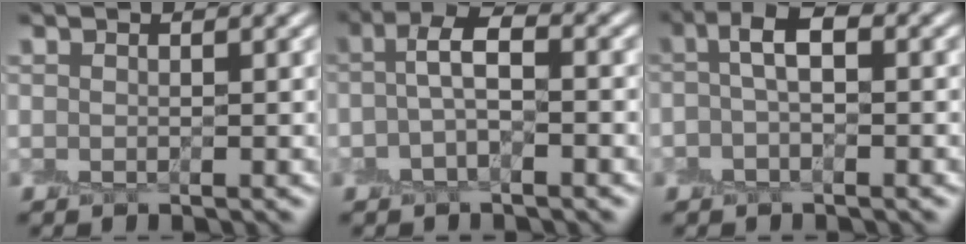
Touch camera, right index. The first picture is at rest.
{"total": 3.5, "force": [-0.2, 1.3, 3.2], "torque": [-0.066, 0.009, -0.010]}
{"total": 3.0, "force": [0.1, 1.2, 2.8], "torque": [-0.055, 0.009, -0.006]}